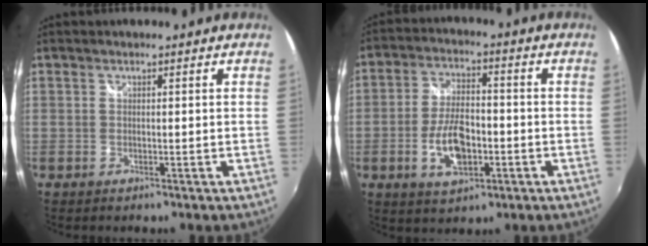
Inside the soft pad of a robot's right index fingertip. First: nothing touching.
{"total": 10.0, "force": [-3.0, 5.1, 8.1], "torque": [-0.160, 0.001, -0.048]}